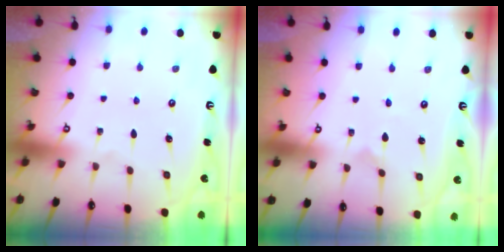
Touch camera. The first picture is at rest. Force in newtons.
{"total": 0.0}